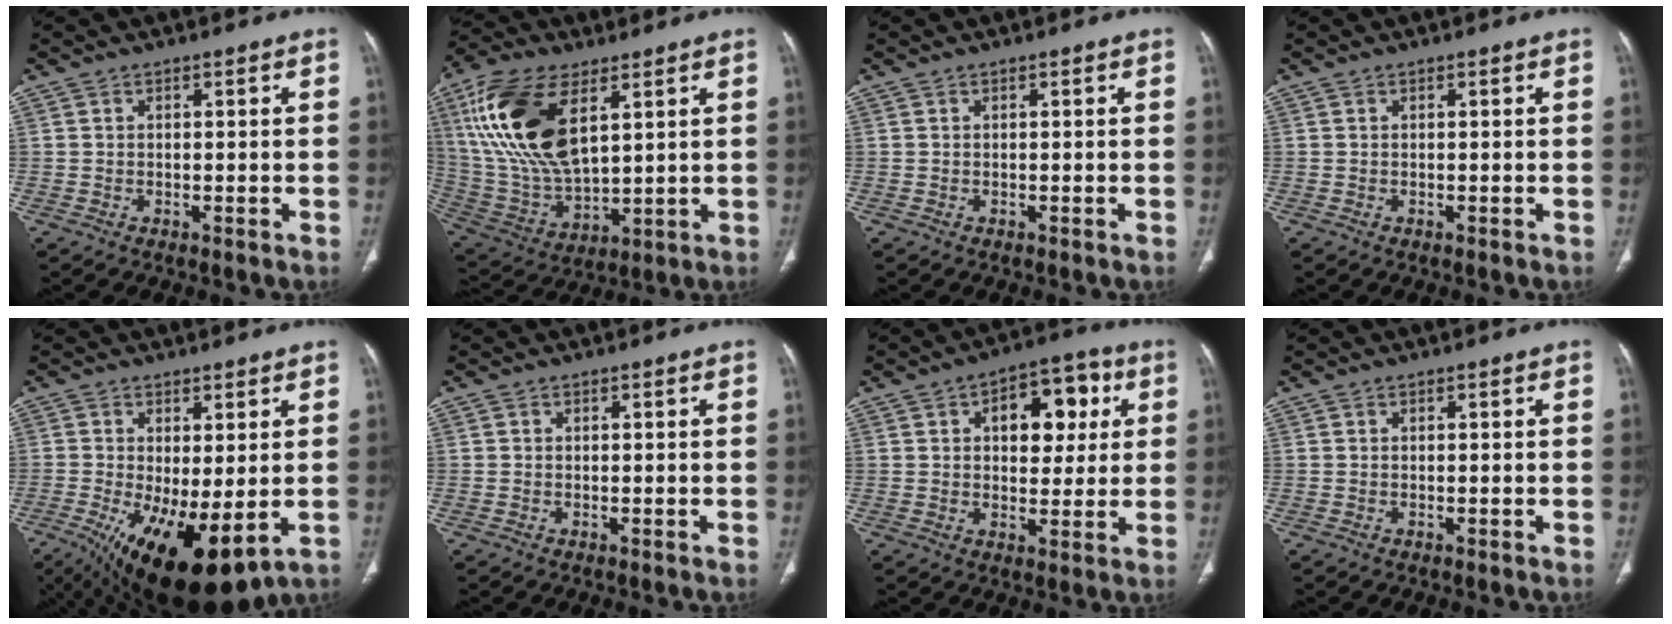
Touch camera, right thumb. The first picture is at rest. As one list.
[{"total": 21.0, "force": [7.9, 10.4, 16.5], "torque": [-0.332, -0.022, 0.156]}, {"total": 0.0}, {"total": 0.0}, {"total": 15.1, "force": [-3.4, 6.3, 13.2], "torque": [-0.234, -0.024, -0.031]}, {"total": 0.0}, {"total": 12.2, "force": [3.5, 7.3, 9.1], "torque": [-0.077, 0.007, 0.046]}, {"total": 0.0}]